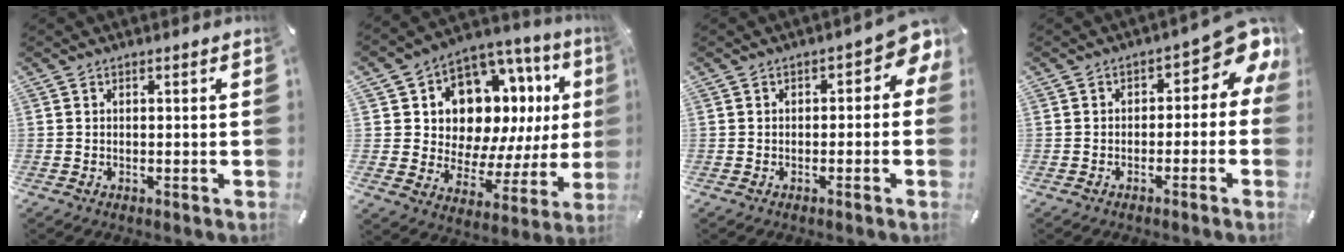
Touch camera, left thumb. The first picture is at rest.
{"total": 13.9, "force": [6.8, 10.0, 6.9], "torque": [-0.110, -0.070, 0.128]}
{"total": 4.3, "force": [0.2, 2.5, 3.5], "torque": [-0.045, 0.002, -0.003]}
{"total": 7.7, "force": [2.2, 4.4, 5.9], "torque": [-0.067, -0.026, 0.034]}